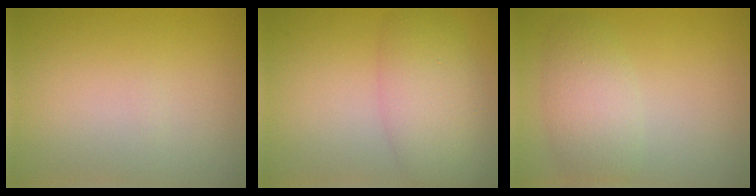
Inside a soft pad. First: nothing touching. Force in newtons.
{"total": 5.4, "press": 5.4, "slide": 0.2}
{"total": 3.7, "press": 3.7, "slide": 0.1}